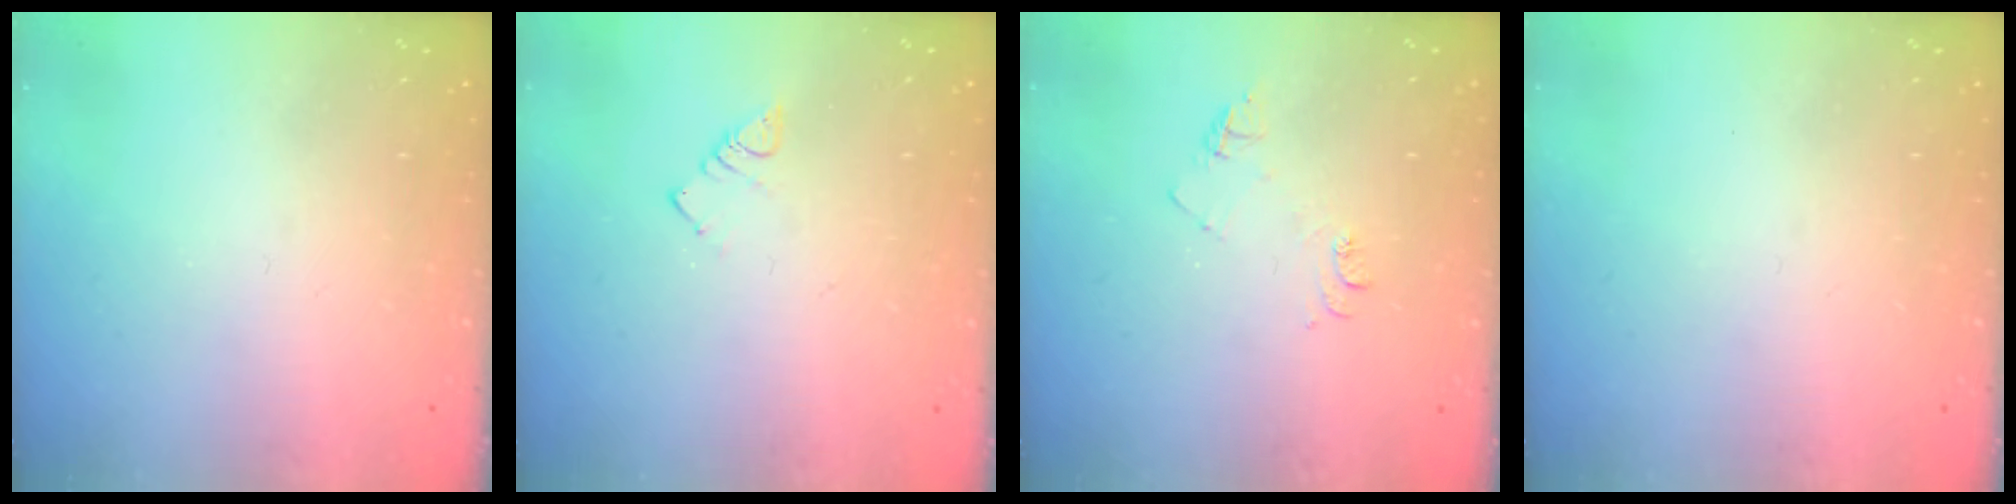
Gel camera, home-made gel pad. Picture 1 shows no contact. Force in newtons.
{"total": 2.8, "press": 2.8, "slide": 0.3}
{"total": 5.9, "press": 5.9, "slide": 0.6}
{"total": 0.0}